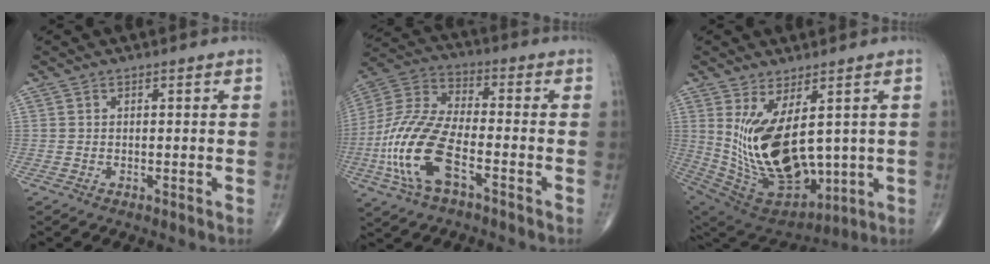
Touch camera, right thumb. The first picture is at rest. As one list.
[{"total": 17.0, "force": [-6.0, 7.4, 14.1], "torque": [-0.313, 0.026, -0.116]}, {"total": 19.3, "force": [2.0, 9.9, 16.4], "torque": [-0.292, -0.030, 0.074]}]